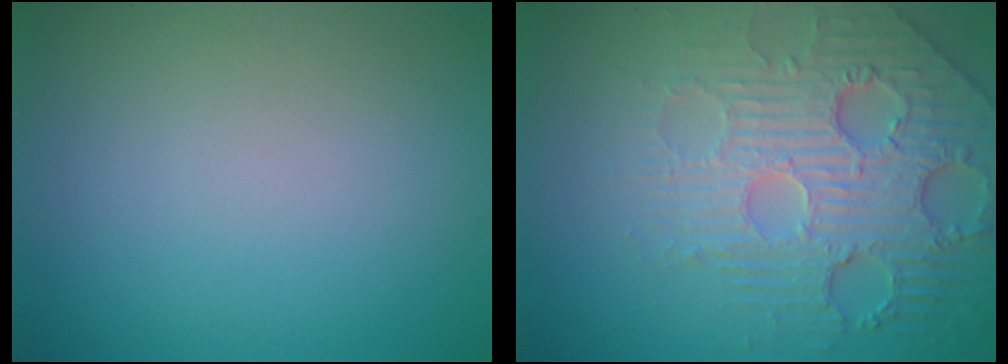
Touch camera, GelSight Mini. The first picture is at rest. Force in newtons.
{"total": 6.9, "press": 5.2, "slide": 4.5}